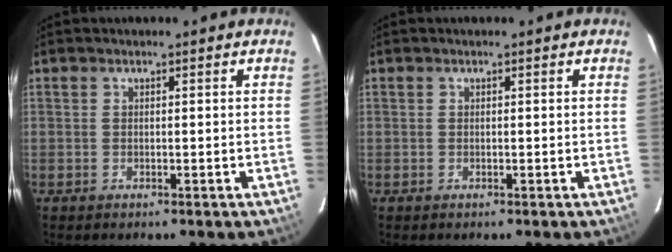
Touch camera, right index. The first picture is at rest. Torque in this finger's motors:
{"motor_torque": [0.00, 0.00, 0.00, 0.00]}